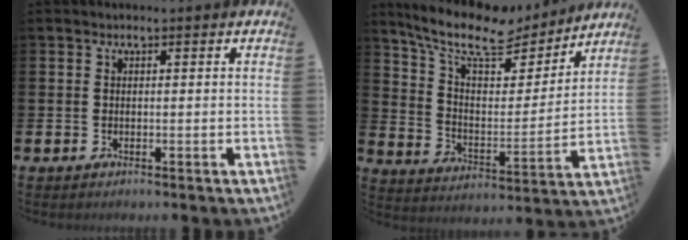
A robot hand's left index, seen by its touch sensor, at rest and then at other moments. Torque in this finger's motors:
{"motor_torque": [1.09, -1.05, 0.98, 0.21]}